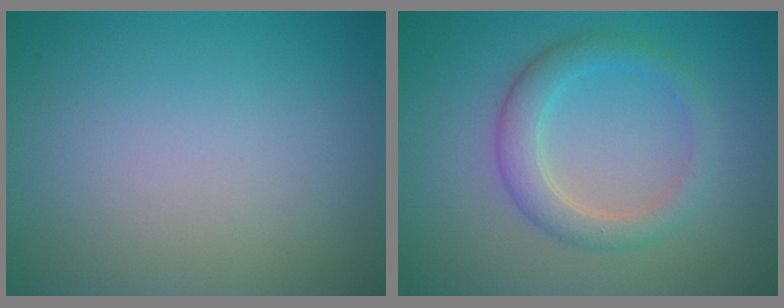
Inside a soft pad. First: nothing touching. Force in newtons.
{"total": 3.3, "press": 3.2, "slide": 0.3}